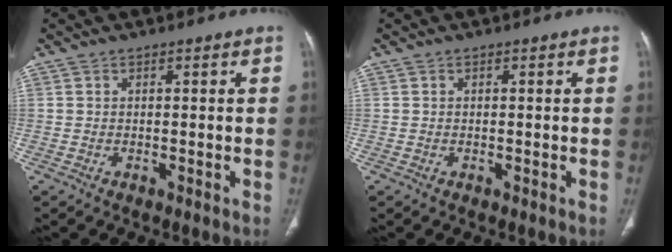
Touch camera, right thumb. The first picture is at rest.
{"total": 0.0}